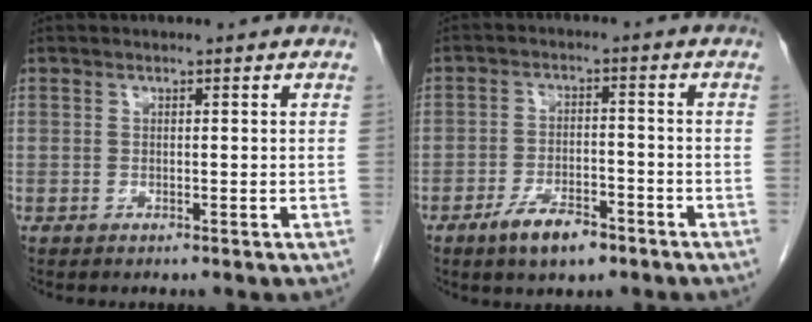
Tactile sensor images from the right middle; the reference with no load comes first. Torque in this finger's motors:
{"motor_torque": [0.83, -0.77, 0.31, 0.03]}